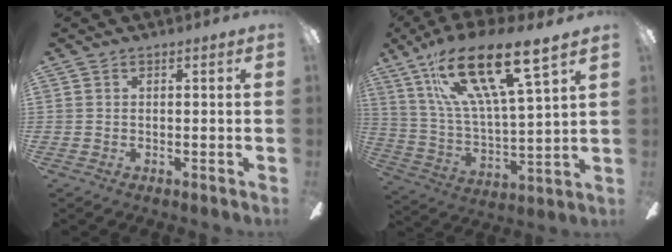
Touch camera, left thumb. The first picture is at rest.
{"total": 21.8, "force": [14.1, 5.2, 15.7], "torque": [-0.304, -0.073, 0.230]}